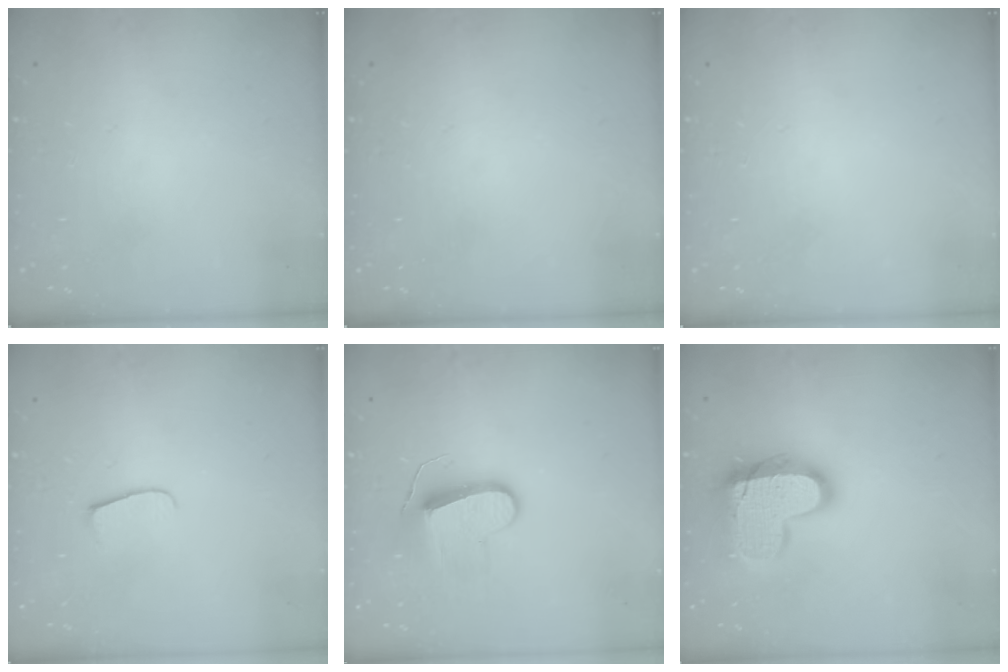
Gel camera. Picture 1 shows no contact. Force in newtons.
{"total": 0.0}
{"total": 0.0}
{"total": 6.2, "press": 6.1, "slide": 0.6}
{"total": 9.9, "press": 9.8, "slide": 0.8}
{"total": 17.1, "press": 17.0, "slide": 1.2}